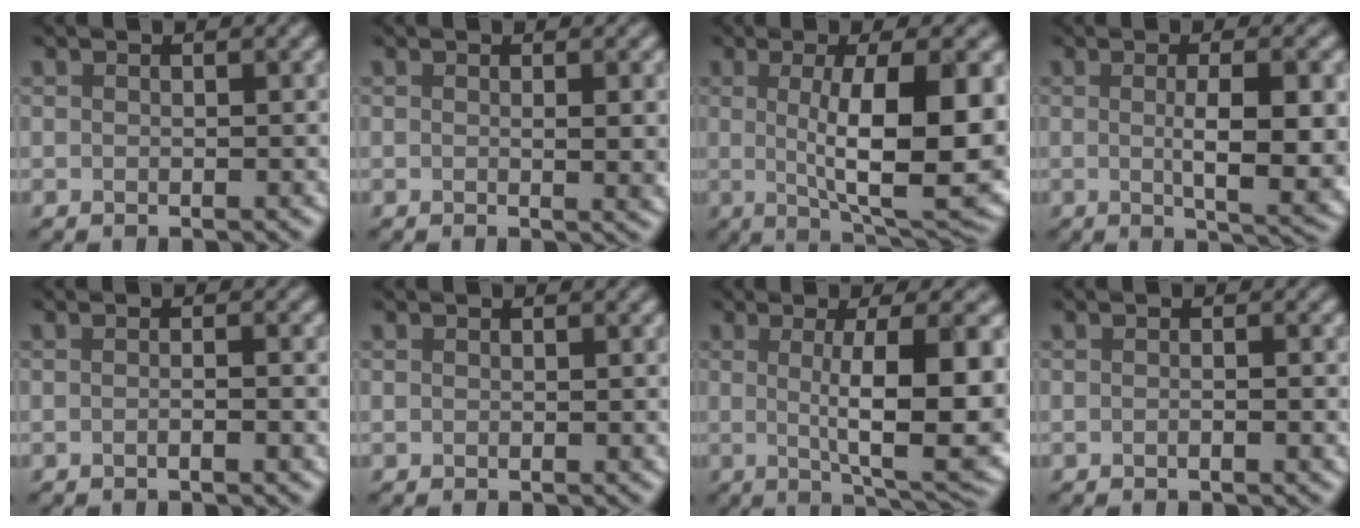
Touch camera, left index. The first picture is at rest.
{"total": 2.6, "force": [0.0, 0.6, 2.6], "torque": [-0.027, 0.005, 0.013]}
{"total": 11.3, "force": [-0.3, 2.9, 11.0], "torque": [-0.156, -0.004, 0.012]}
{"total": 7.3, "force": [-0.7, 1.7, 7.0], "torque": [-0.099, -0.002, 0.008]}
{"total": 1.3, "force": [-0.7, 0.3, 1.1], "torque": [-0.001, -0.005, -0.012]}
{"total": 0.0}
{"total": 11.2, "force": [-0.3, 2.5, 10.9], "torque": [-0.146, 0.000, 0.015]}
{"total": 1.0, "force": [-0.6, 0.3, 0.8], "torque": [0.003, -0.004, -0.011]}